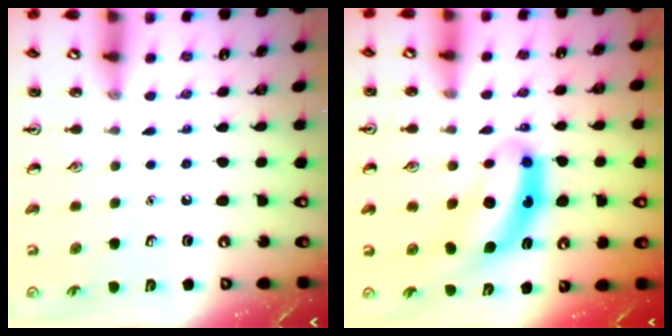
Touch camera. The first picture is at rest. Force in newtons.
{"total": 8.8, "press": 8.4, "slide": 2.7}